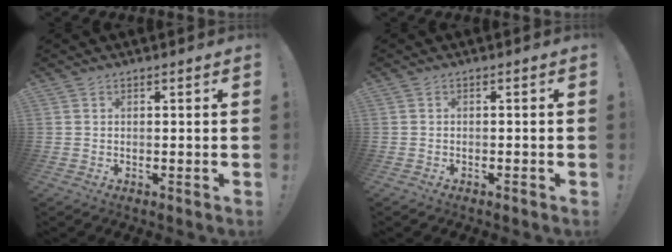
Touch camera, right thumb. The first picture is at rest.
{"total": 1.0, "force": [-1.0, 0.0, 0.0], "torque": [0.003, 0.000, -0.018]}